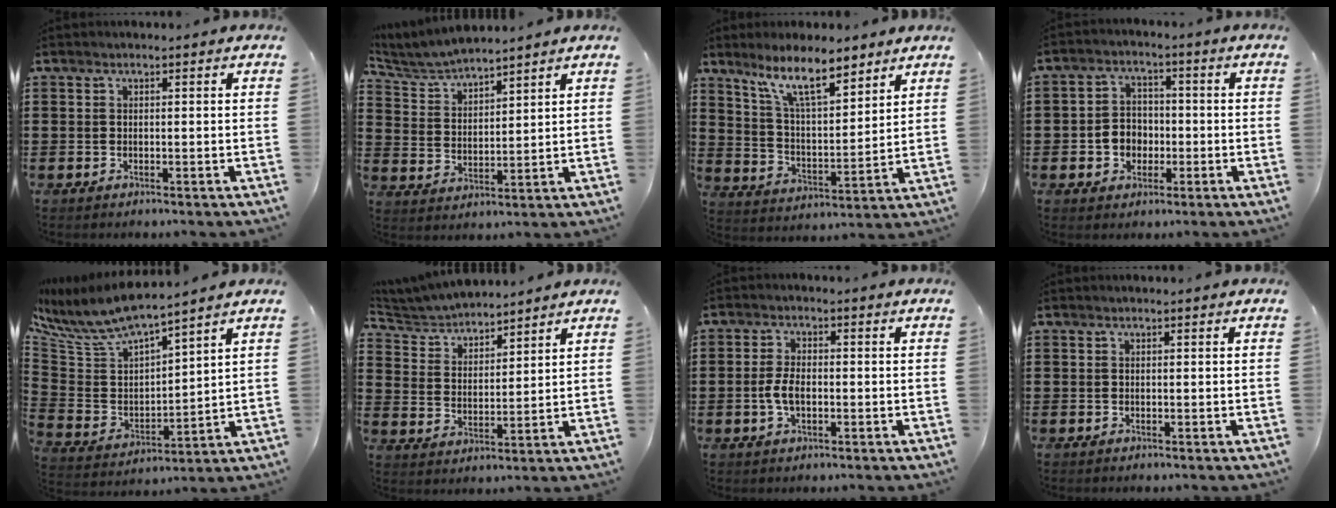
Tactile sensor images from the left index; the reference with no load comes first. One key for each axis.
{"total": 5.0, "fx": 4.8, "fy": 0.5, "fz": 1.1, "tx": -0.043, "ty": -0.021, "tz": 0.085}
{"total": 10.0, "fx": 7.8, "fy": 2.1, "fz": 5.9, "tx": -0.127, "ty": -0.028, "tz": 0.141}
{"total": 4.4, "fx": -1.2, "fy": 3.9, "fz": 1.6, "tx": -0.035, "ty": 0.007, "tz": -0.028}
{"total": 7.6, "fx": 7.1, "fy": 1.4, "fz": 2.4, "tx": -0.082, "ty": -0.048, "tz": 0.123}
{"total": 4.8, "fx": 4.7, "fy": 0.8, "fz": 0.4, "tx": -0.034, "ty": -0.021, "tz": 0.081}
{"total": 3.8, "fx": -0.6, "fy": 1.8, "fz": 3.3, "tx": -0.083, "ty": -0.003, "tz": -0.017}
{"total": 0.0}